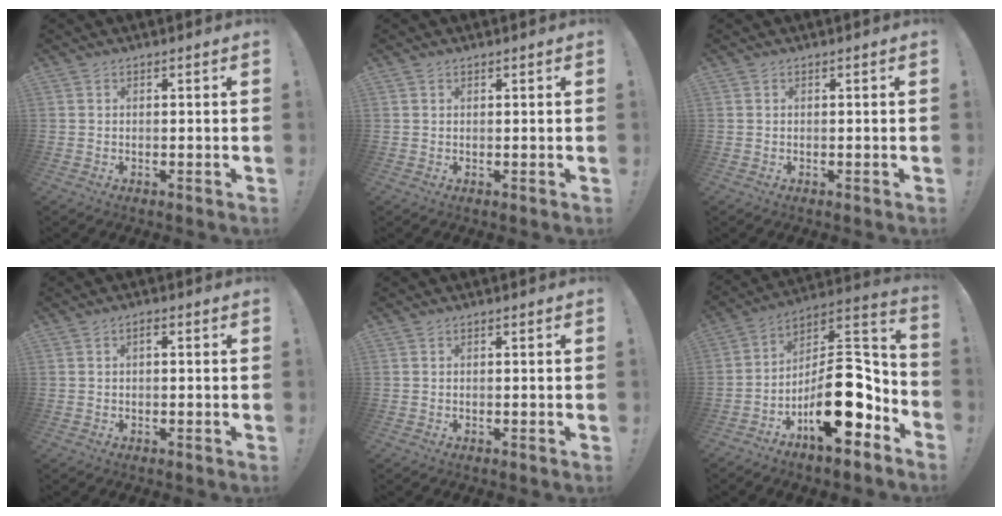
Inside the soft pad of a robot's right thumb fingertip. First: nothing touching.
{"total": 0.6, "force": [0.5, 0.4, 0.2], "torque": [-0.004, 0.000, 0.010]}
{"total": 0.0}
{"total": 0.9, "force": [-0.1, 0.5, 0.8], "torque": [-0.018, 0.004, -0.003]}
{"total": 0.0}
{"total": 20.8, "force": [-6.7, 10.3, 16.8], "torque": [-0.256, 0.039, -0.099]}